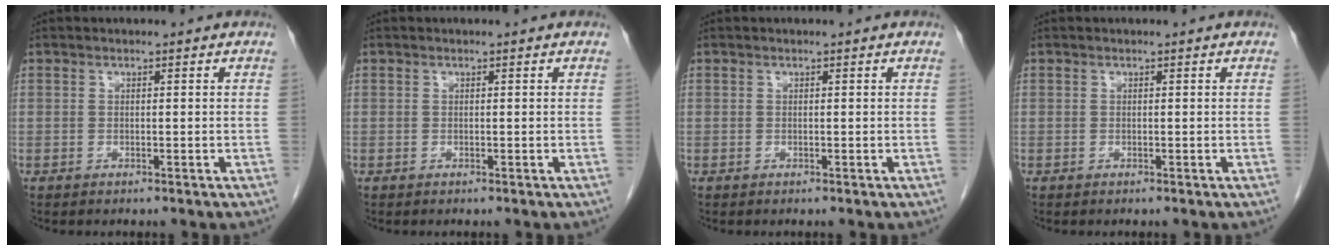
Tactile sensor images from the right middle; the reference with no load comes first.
{"total": 0.0}
{"total": 0.0}
{"total": 0.0}